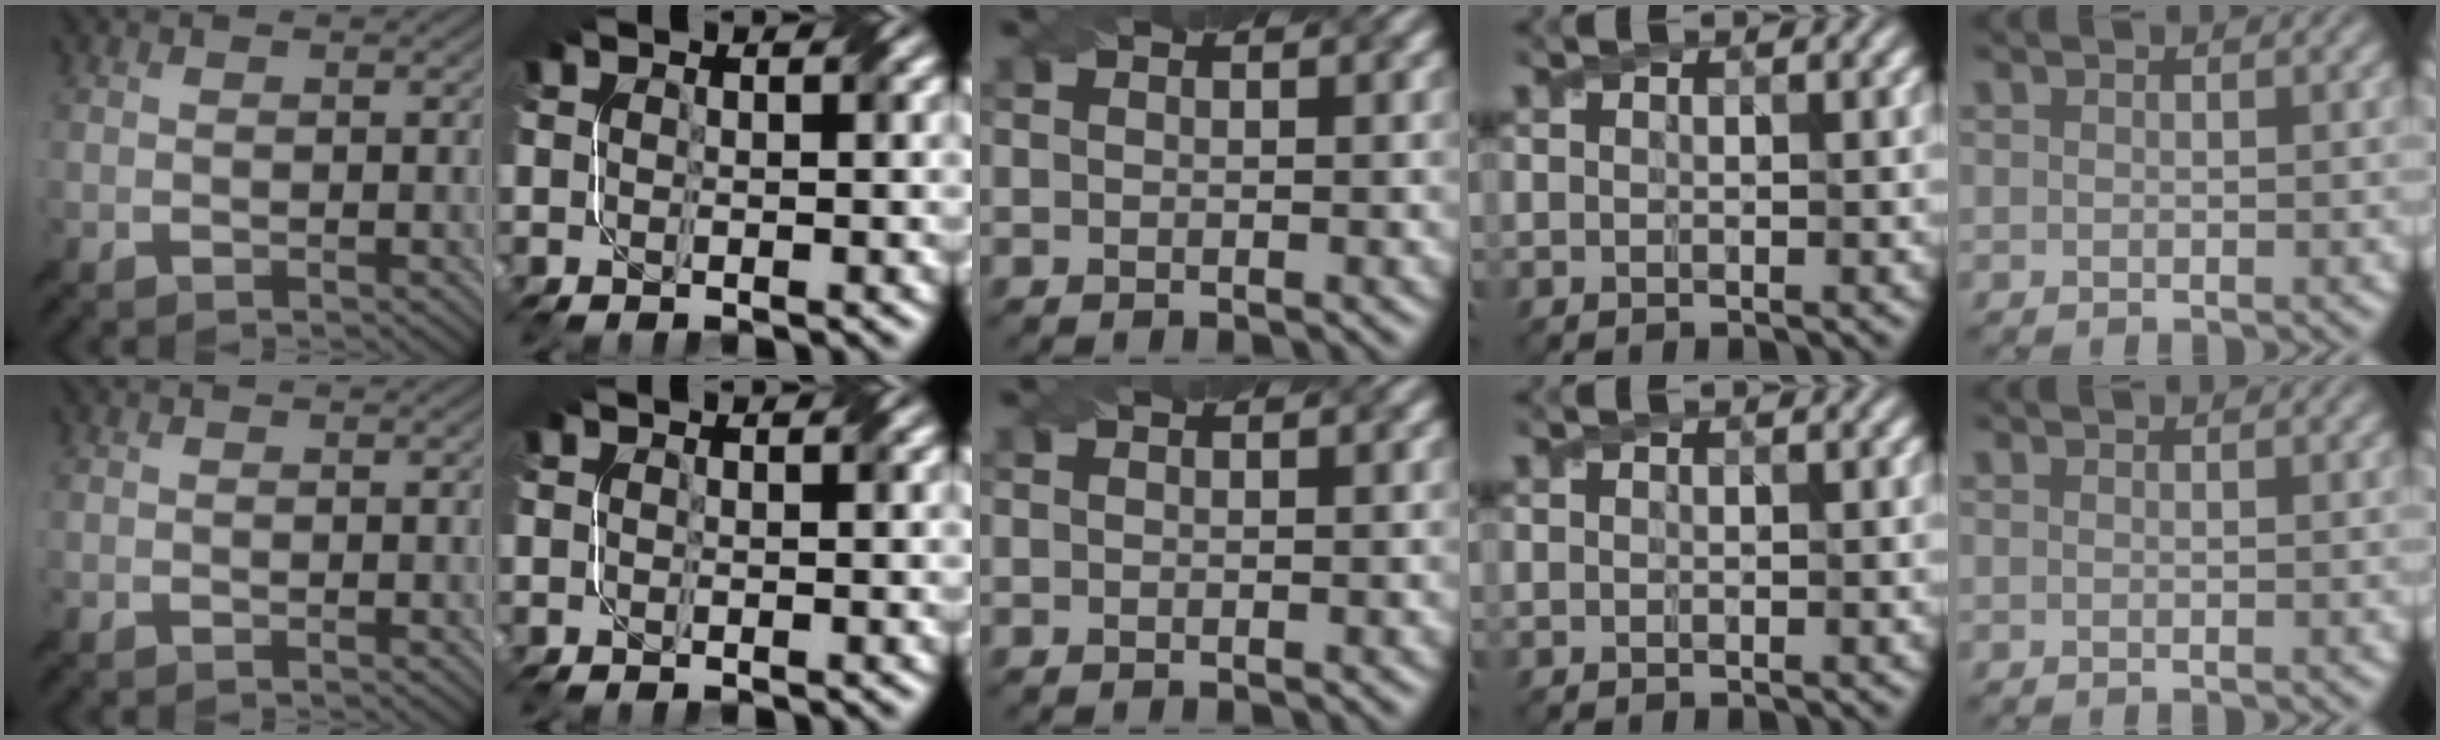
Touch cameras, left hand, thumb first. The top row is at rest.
{}